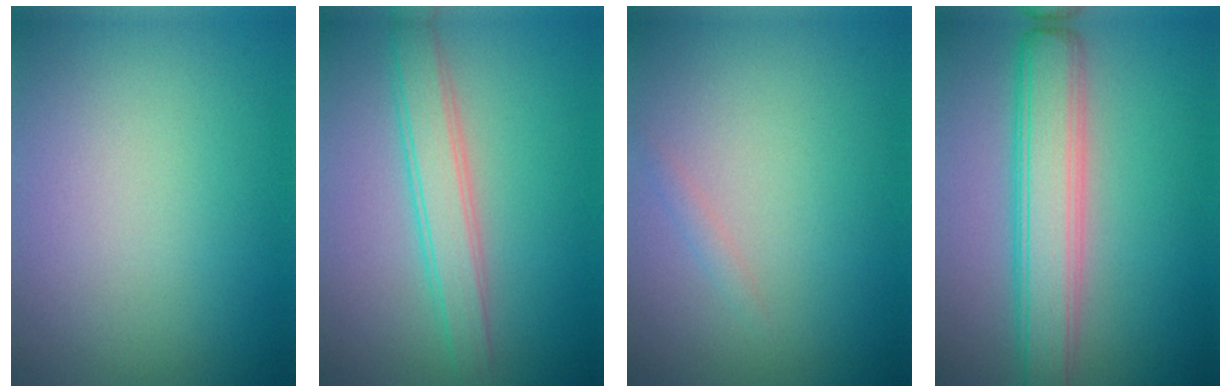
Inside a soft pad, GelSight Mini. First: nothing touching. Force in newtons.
{"total": 3.6, "press": 3.6, "slide": 0.1}
{"total": 0.7, "press": 0.7, "slide": 0.1}
{"total": 6.1, "press": 6.1, "slide": 0.1}